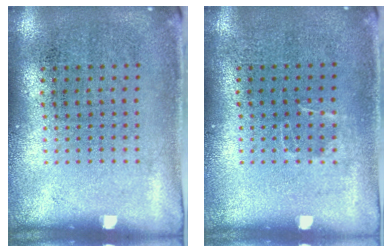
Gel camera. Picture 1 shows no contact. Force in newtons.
{"total": 0.6, "press": 0.6, "slide": 0.2}